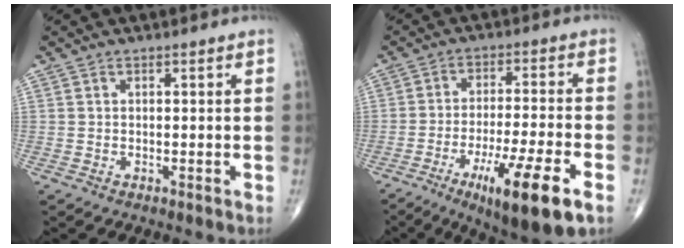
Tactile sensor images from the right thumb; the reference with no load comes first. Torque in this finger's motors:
{"motor_torque": [2.01, 1.64, 0.89, -0.94, 0.44]}